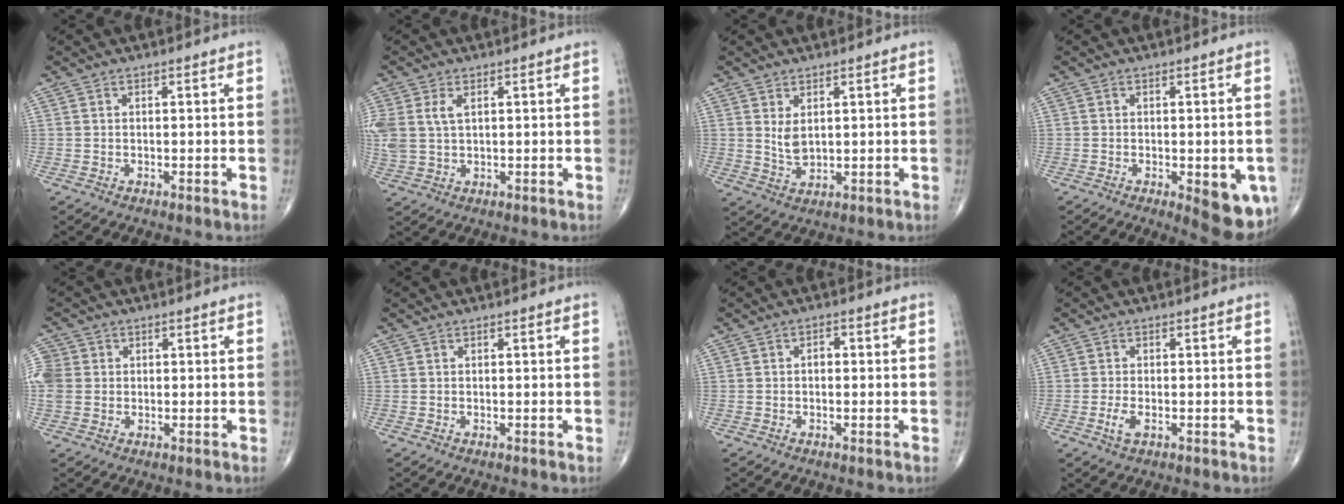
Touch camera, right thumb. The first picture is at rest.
{"total": 6.7, "force": [2.0, 4.0, 5.0], "torque": [-0.127, 0.009, 0.046]}
{"total": 3.5, "force": [1.2, 1.8, 2.8], "torque": [-0.049, -0.015, 0.030]}
{"total": 9.6, "force": [-2.9, 3.5, 8.4], "torque": [-0.086, -0.011, -0.029]}
{"total": 8.5, "force": [1.0, 7.6, 3.8], "torque": [-0.101, 0.019, 0.020]}
{"total": 0.0}
{"total": 1.6, "force": [-0.1, 1.1, 1.2], "torque": [-0.010, 0.006, -0.007]}
{"total": 2.6, "force": [-0.9, 1.2, 2.1], "torque": [-0.050, -0.001, -0.017]}